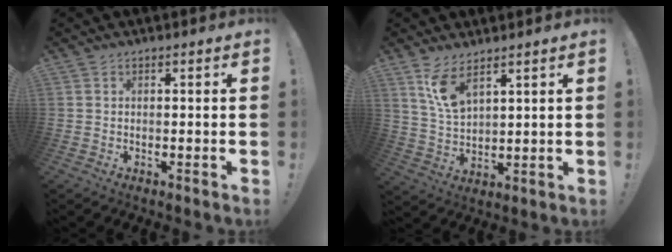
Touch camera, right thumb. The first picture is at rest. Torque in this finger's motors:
{"motor_torque": [-0.01, 0.10, 0.48, 0.37, 0.00]}